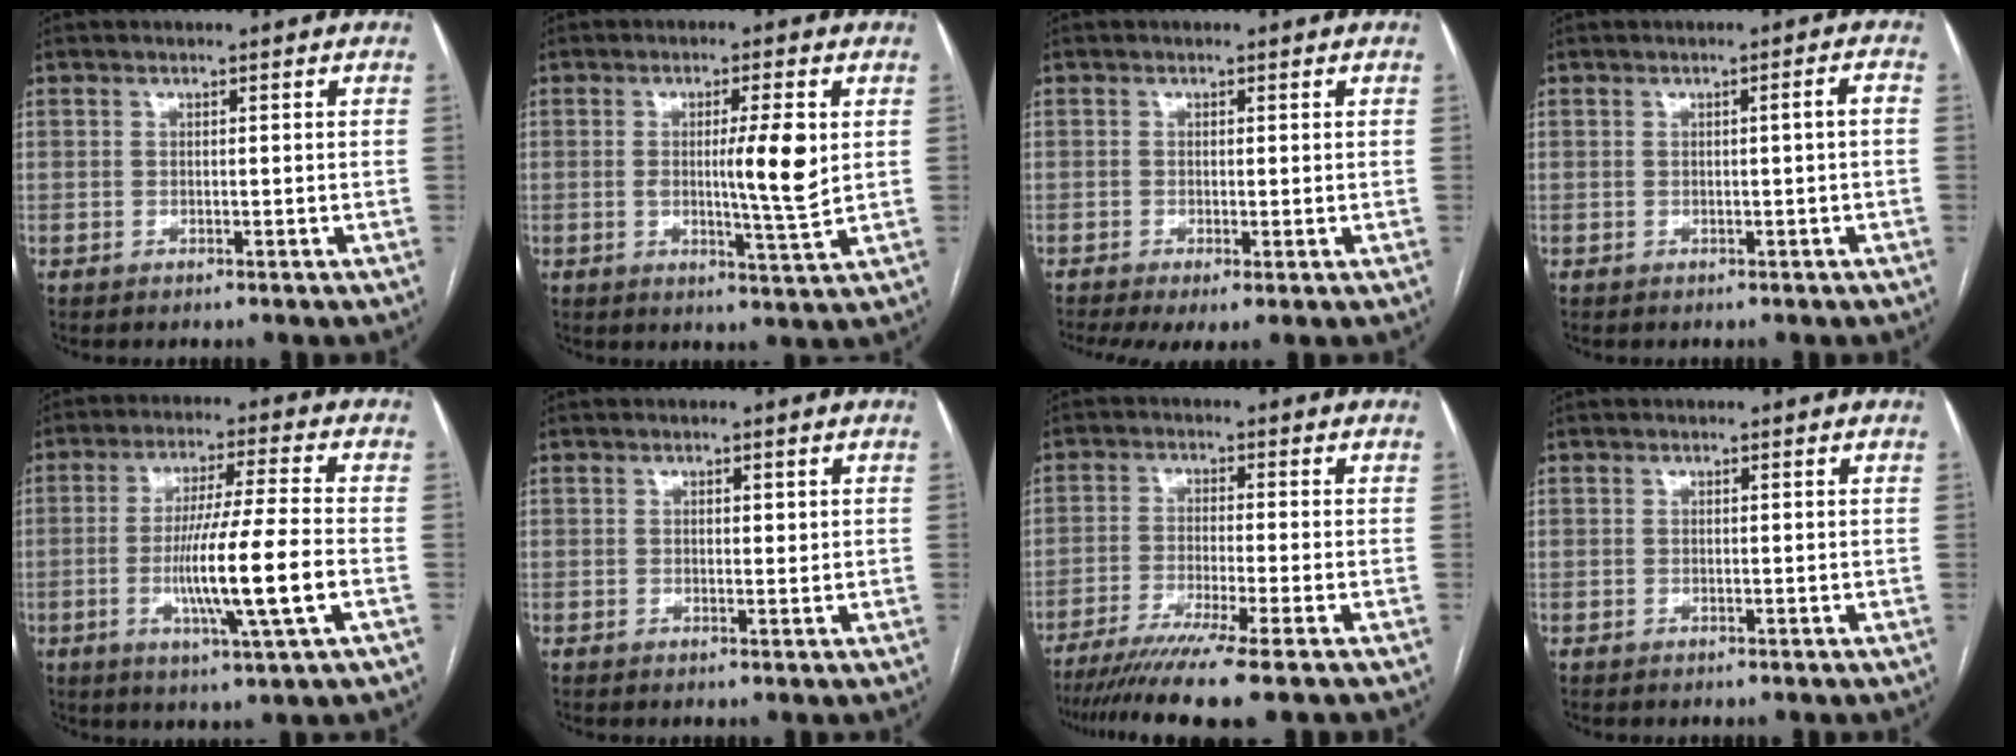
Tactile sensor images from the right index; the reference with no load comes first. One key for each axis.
{"total": 7.2, "fx": 1.0, "fy": 0.2, "fz": 7.1, "tx": -0.112, "ty": -0.006, "tz": 0.018}
{"total": 4.5, "fx": -2.3, "fy": 1.2, "fz": 3.7, "tx": -0.061, "ty": -0.014, "tz": -0.041}
{"total": 1.7, "fx": -0.2, "fy": -0.2, "fz": 1.7, "tx": -0.022, "ty": 0.002, "tz": -0.001}
{"total": 12.4, "fx": -2.8, "fy": -0.7, "fz": 12.0, "tx": -0.221, "ty": -0.013, "tz": -0.052}
{"total": 1.3, "fx": 0.5, "fy": 0.6, "fz": 1.0, "tx": -0.013, "ty": -0.001, "tz": 0.007}
{"total": 11.8, "fx": -9.0, "fy": -1.8, "fz": 7.5, "tx": -0.103, "ty": -0.031, "tz": -0.139}
{"total": 0.0}